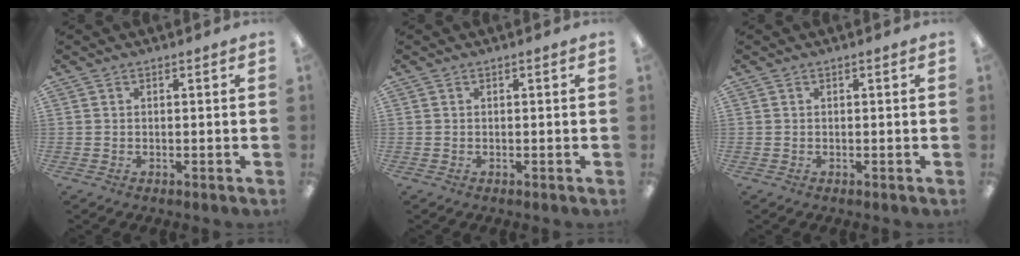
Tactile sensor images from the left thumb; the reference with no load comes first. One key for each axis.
{"total": 0.0}
{"total": 0.0}